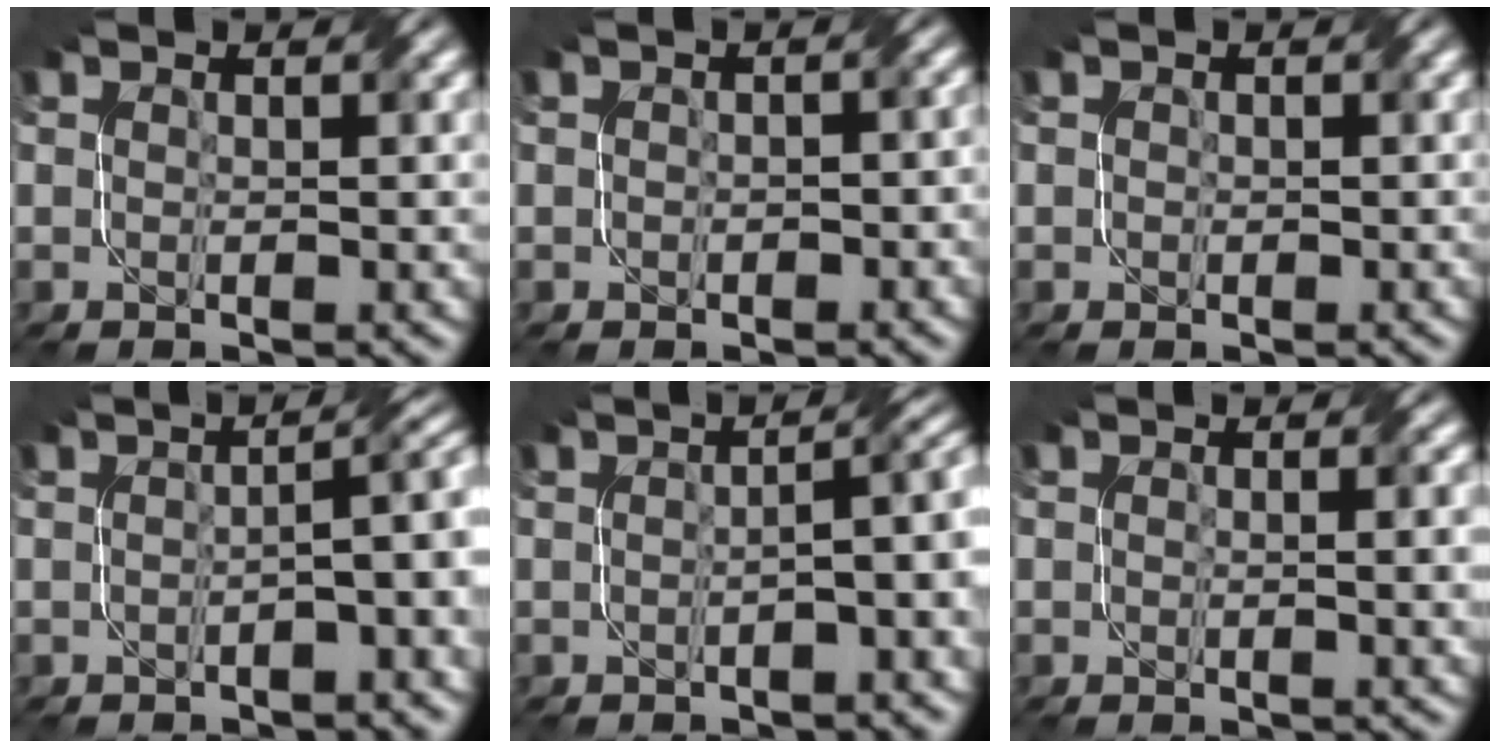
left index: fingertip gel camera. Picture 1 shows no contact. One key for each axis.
{"total": 1.4, "fx": -0.2, "fy": 1.0, "fz": 0.9, "tx": -0.010, "ty": -0.002, "tz": -0.002}
{"total": 0.8, "fx": 0.3, "fy": 0.7, "fz": 0.0, "tx": 0.004, "ty": -0.002, "tz": -0.001}
{"total": 4.8, "fx": -0.7, "fy": 1.4, "fz": 4.5, "tx": -0.049, "ty": 0.016, "tz": -0.012}
{"total": 4.9, "fx": -0.6, "fy": 1.6, "fz": 4.6, "tx": -0.044, "ty": 0.015, "tz": -0.007}
{"total": 2.0, "fx": 0.2, "fy": 0.5, "fz": 1.9, "tx": -0.024, "ty": 0.000, "tz": 0.006}